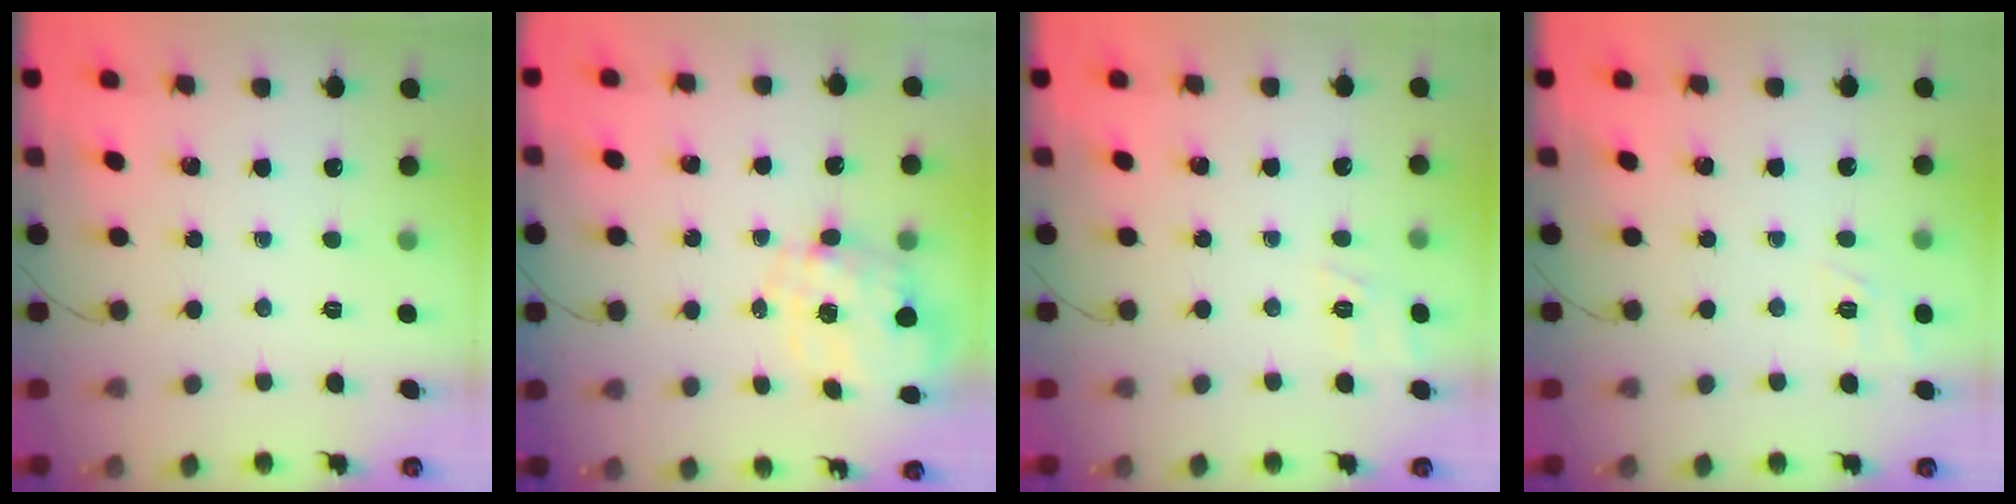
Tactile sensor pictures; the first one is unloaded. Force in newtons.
{"total": 2.3, "press": 2.1, "slide": 1.1}
{"total": 3.6, "press": 3.2, "slide": 1.7}
{"total": 2.1, "press": 1.4, "slide": 1.5}